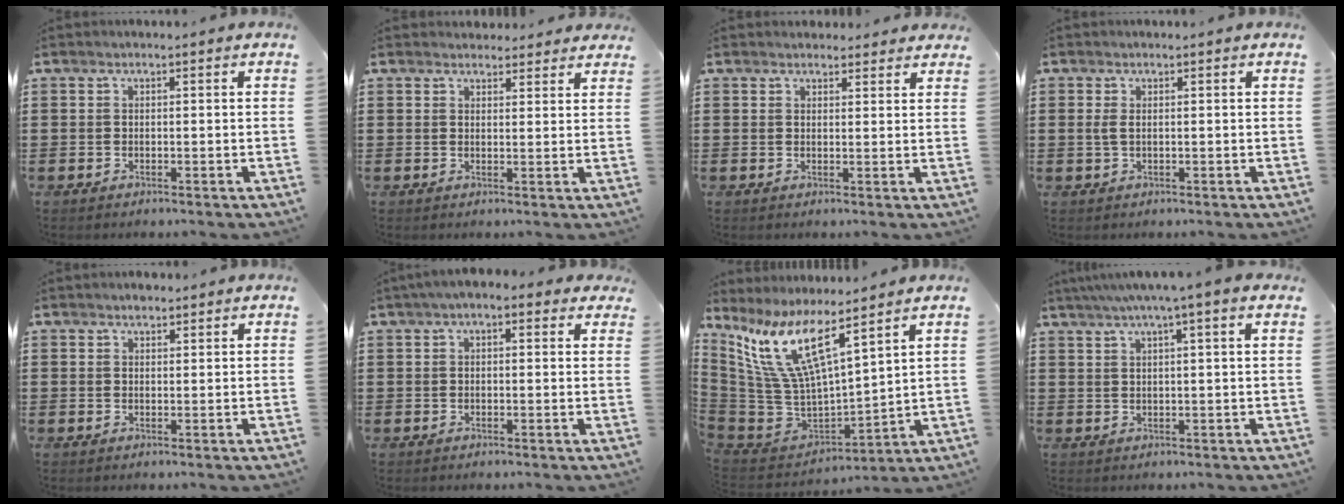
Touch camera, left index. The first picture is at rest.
{"total": 2.7, "force": [2.5, 0.8, 0.1], "torque": [-0.002, -0.006, 0.047]}
{"total": 2.2, "force": [2.1, 0.6, 0.1], "torque": [0.001, -0.003, 0.039]}
{"total": 1.4, "force": [0.2, 0.6, 1.3], "torque": [-0.036, 0.000, 0.000]}
{"total": 1.4, "force": [1.2, 0.5, 0.4], "torque": [-0.001, -0.001, 0.021]}
{"total": 2.3, "force": [0.9, 1.3, 1.7], "torque": [-0.037, 0.011, 0.014]}
{"total": 12.3, "force": [7.1, 3.4, 9.4], "torque": [-0.231, -0.056, 0.121]}
{"total": 3.9, "force": [2.4, -0.5, 3.0], "torque": [-0.062, 0.004, 0.040]}